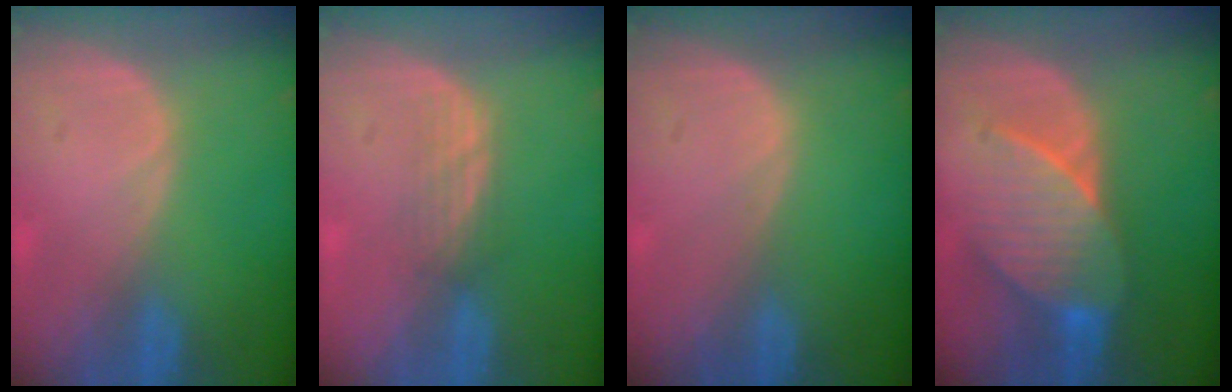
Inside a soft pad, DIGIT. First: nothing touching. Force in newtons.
{"total": 2.4, "press": 2.4, "slide": 0.5}
{"total": 0.0}
{"total": 7.6, "press": 7.6, "slide": 0.1}